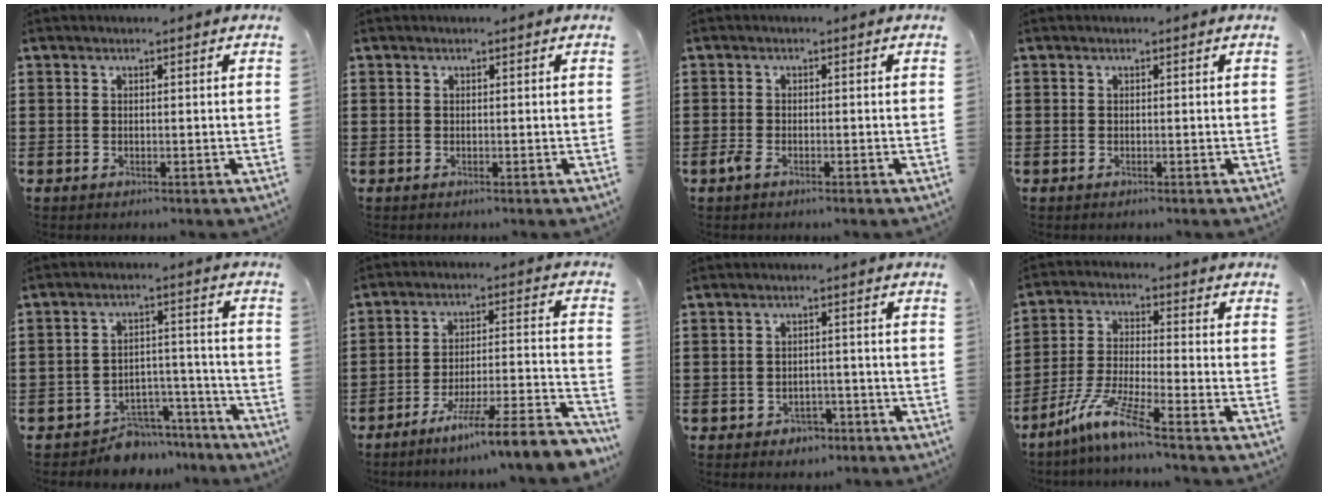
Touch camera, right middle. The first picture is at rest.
{"total": 0.0}
{"total": 1.5, "force": [-0.9, 0.4, 1.1], "torque": [-0.036, -0.008, -0.022]}
{"total": 0.0}
{"total": 5.8, "force": [-5.5, 1.6, 0.6], "torque": [-0.009, 0.022, -0.110]}
{"total": 8.6, "force": [-7.1, -0.7, 4.8], "torque": [-0.074, -0.012, -0.138]}
{"total": 1.9, "force": [-1.5, 1.1, 0.1], "torque": [-0.010, 0.001, -0.036]}
{"total": 8.0, "force": [-6.0, 0.0, 5.3], "torque": [-0.116, -0.015, -0.120]}